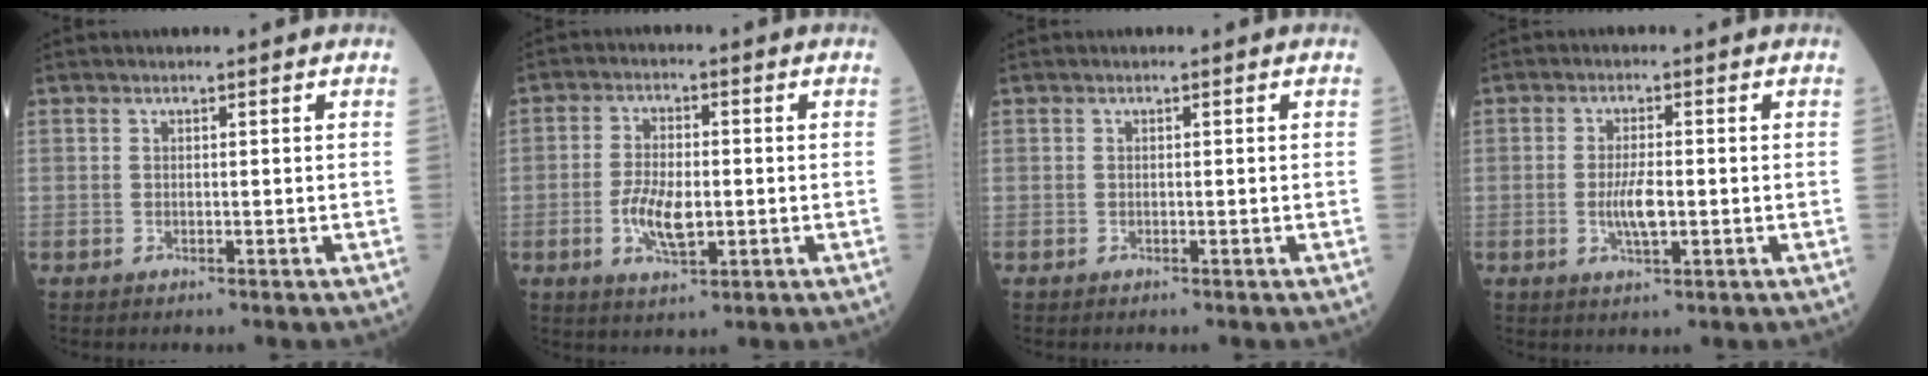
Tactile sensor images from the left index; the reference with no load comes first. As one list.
[{"total": 6.3, "force": [-1.3, 2.6, 5.6], "torque": [-0.116, -0.003, -0.023]}, {"total": 0.0}, {"total": 3.9, "force": [-0.6, 1.0, 3.7], "torque": [-0.078, -0.004, -0.012]}]